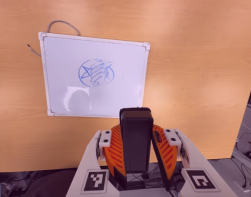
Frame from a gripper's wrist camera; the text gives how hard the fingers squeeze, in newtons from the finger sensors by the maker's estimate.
{"total": 7.8, "left": 7.0, "right": 8.7}